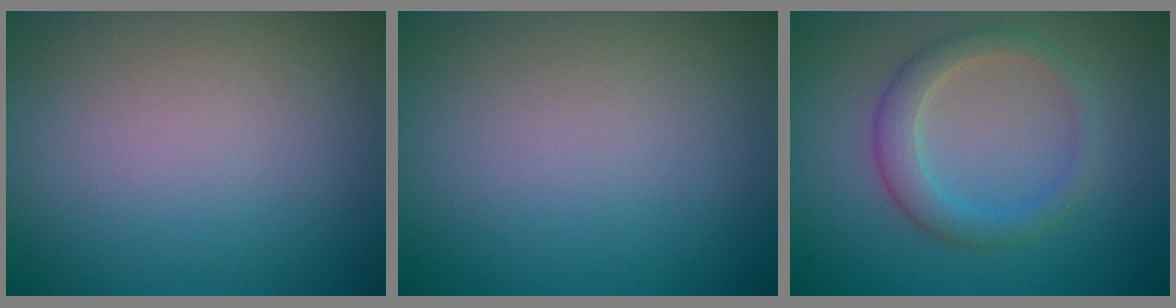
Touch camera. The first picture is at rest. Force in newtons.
{"total": 0.0}
{"total": 2.8, "press": 2.8, "slide": 0.2}